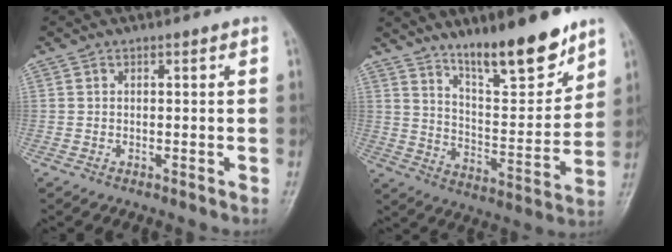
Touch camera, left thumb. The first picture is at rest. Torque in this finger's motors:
{"motor_torque": [0.74, 0.39, 1.05, -1.73, 0.11]}